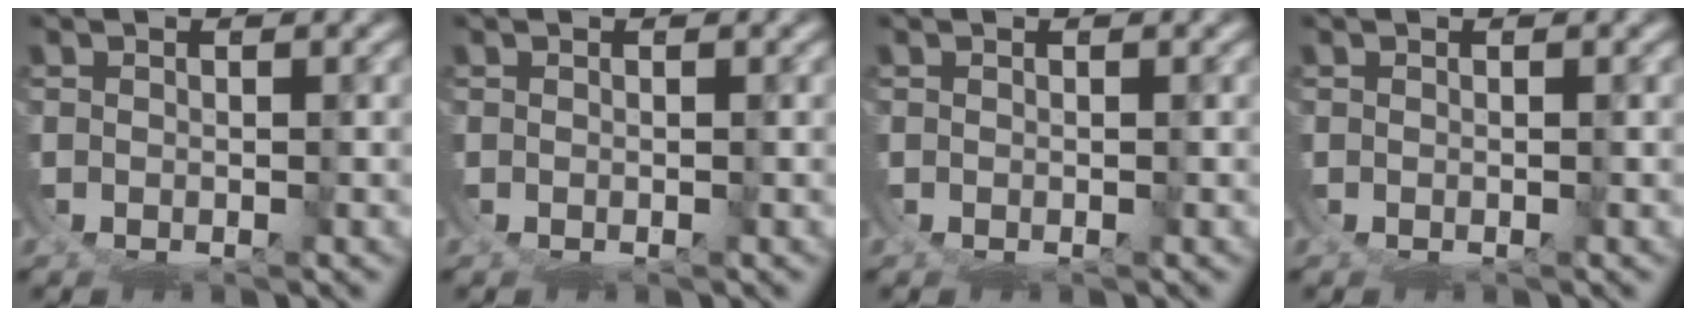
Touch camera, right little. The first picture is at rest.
{"total": 0.0}
{"total": 0.0}
{"total": 0.0}